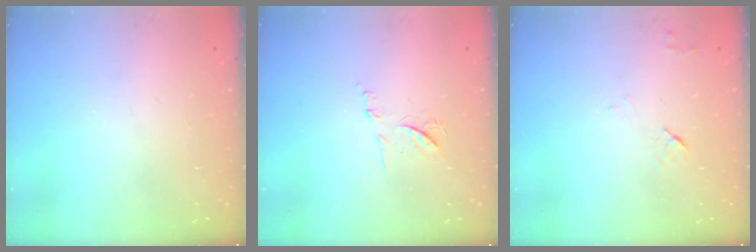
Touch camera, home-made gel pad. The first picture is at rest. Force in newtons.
{"total": 7.6, "press": 7.6, "slide": 0.6}
{"total": 4.6, "press": 4.5, "slide": 0.6}